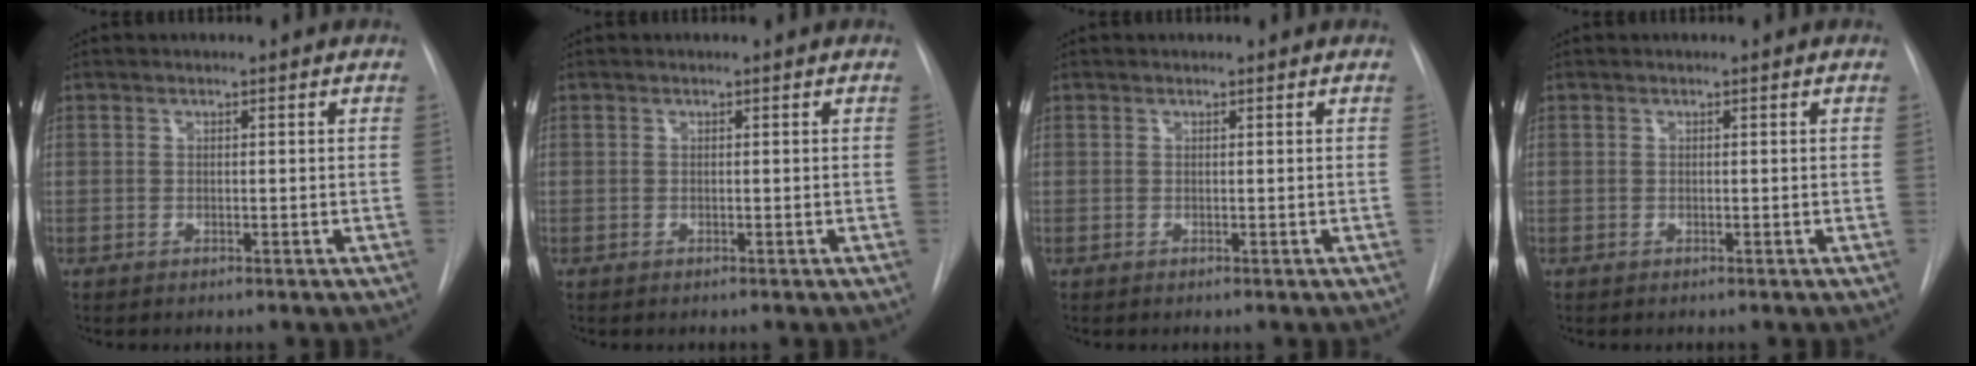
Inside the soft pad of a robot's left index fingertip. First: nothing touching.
{"total": 0.0}
{"total": 0.0}
{"total": 0.0}